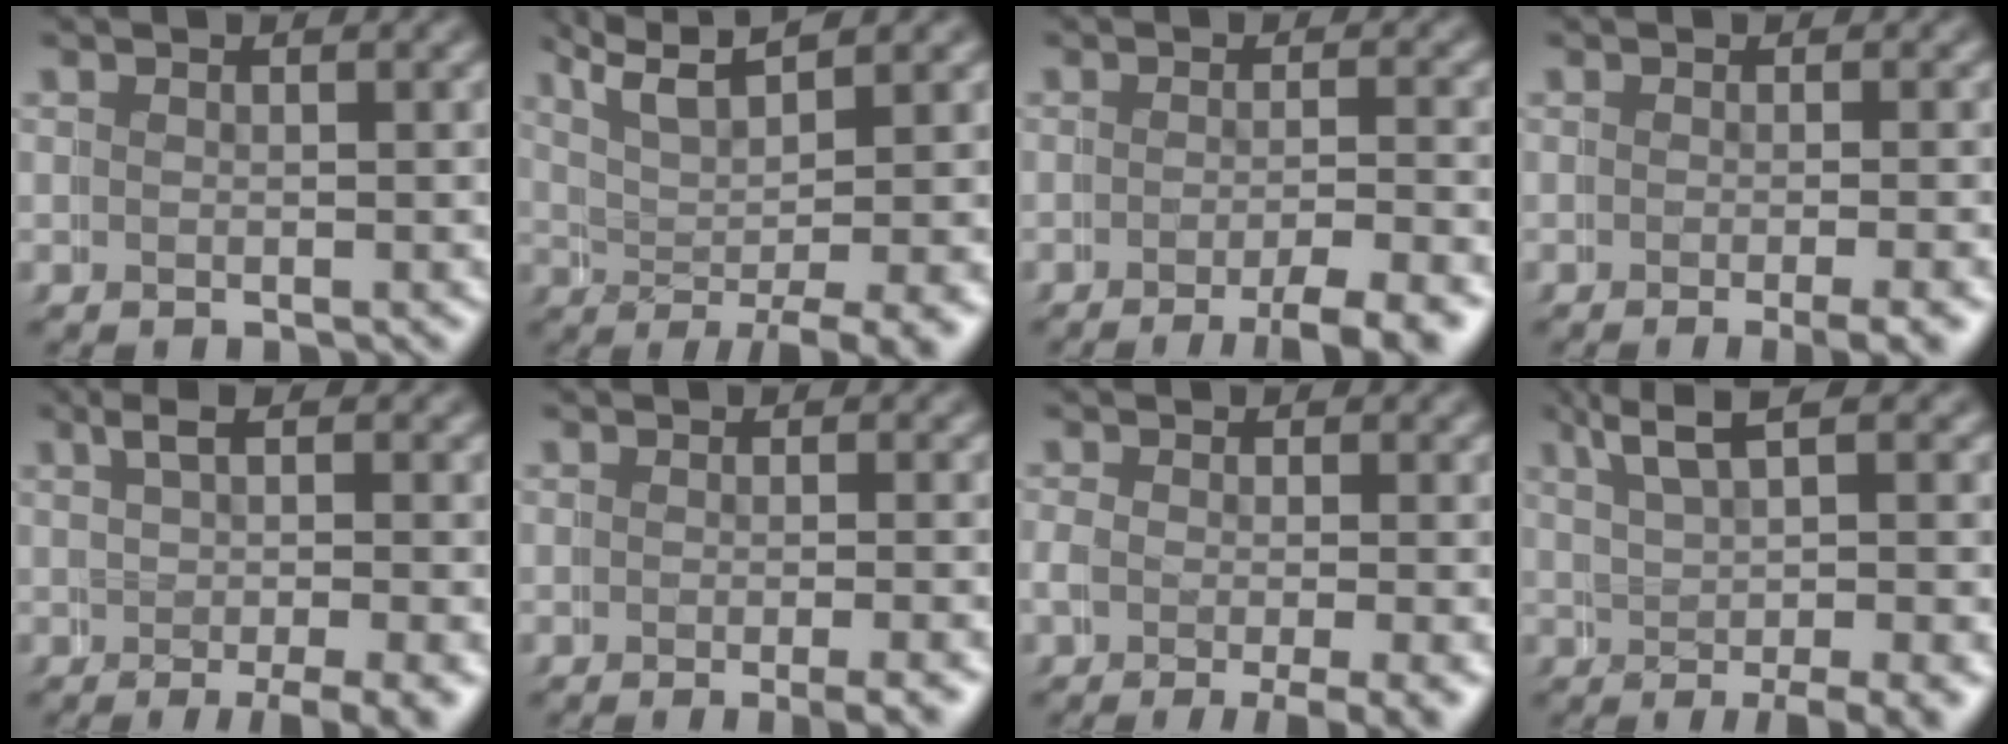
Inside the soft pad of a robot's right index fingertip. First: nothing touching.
{"total": 6.0, "force": [2.6, 1.6, 5.2], "torque": [-0.092, -0.010, 0.042]}
{"total": 3.9, "force": [-2.7, 0.3, 2.8], "torque": [-0.036, 0.001, -0.050]}
{"total": 2.3, "force": [-1.4, 0.1, 1.9], "torque": [-0.011, 0.007, -0.027]}
{"total": 4.8, "force": [-0.3, 1.7, 4.5], "torque": [-0.053, 0.017, -0.014]}
{"total": 2.0, "force": [-1.3, 0.0, 1.6], "torque": [-0.009, 0.008, -0.026]}
{"total": 3.1, "force": [-1.9, 0.8, 2.2], "torque": [-0.025, -0.004, -0.033]}
{"total": 5.5, "force": [0.9, 1.6, 5.2], "torque": [-0.075, 0.007, 0.012]}